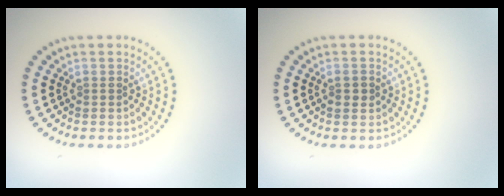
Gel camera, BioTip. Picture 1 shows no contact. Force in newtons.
{"total": 1.2, "press": 1.2, "slide": 0.2}